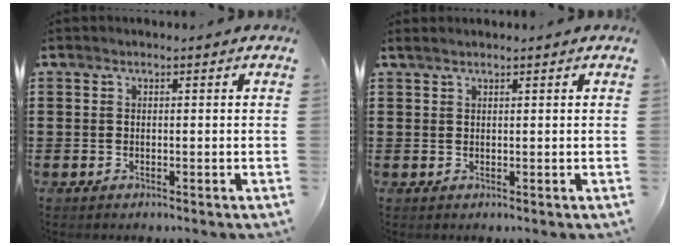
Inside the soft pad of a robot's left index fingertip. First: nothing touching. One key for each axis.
{"total": 0.9, "fx": 0.8, "fy": 0.0, "fz": 0.5, "tx": -0.010, "ty": 0.001, "tz": 0.014}